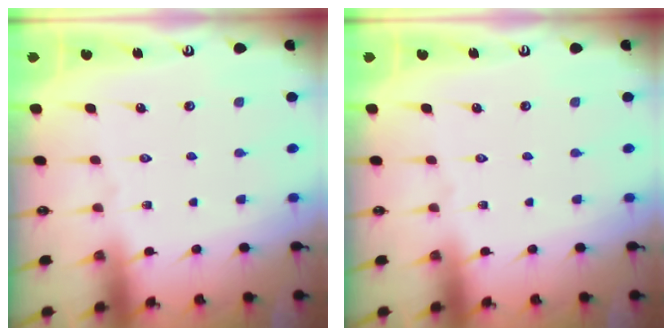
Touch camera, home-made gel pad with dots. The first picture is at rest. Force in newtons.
{"total": 0.0}